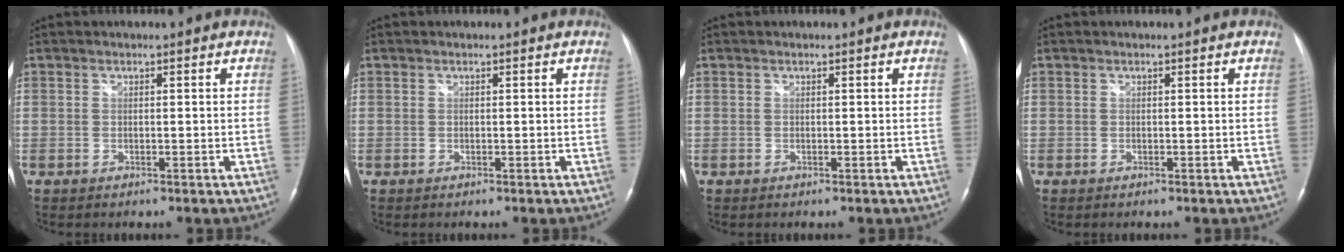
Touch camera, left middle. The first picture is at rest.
{"total": 0.0}
{"total": 0.0}
{"total": 0.0}